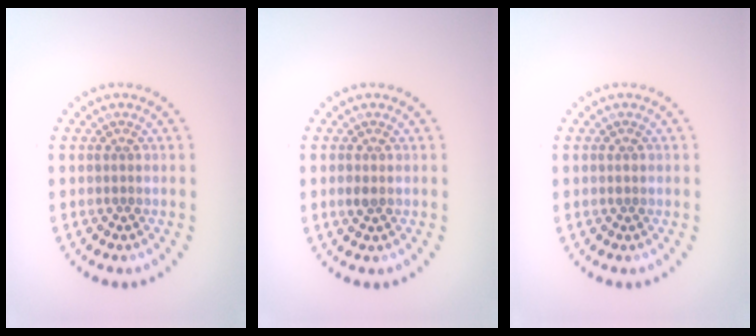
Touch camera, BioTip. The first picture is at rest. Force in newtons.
{"total": 1.2, "press": 1.2, "slide": 0.1}
{"total": 0.6, "press": 0.6, "slide": 0.1}